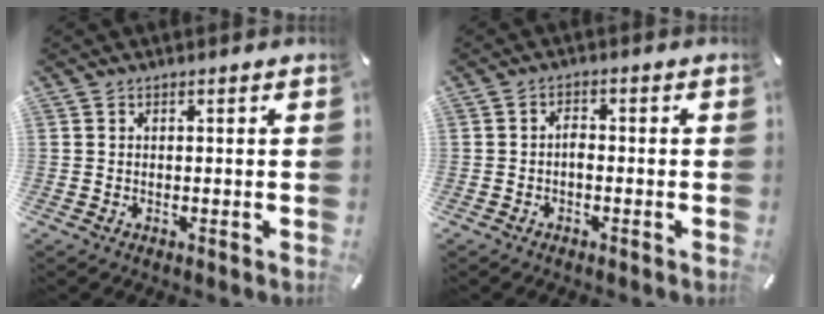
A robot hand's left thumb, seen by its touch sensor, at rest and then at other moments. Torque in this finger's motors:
{"motor_torque": [-0.30, 0.13, 0.17, 0.19, 0.05]}